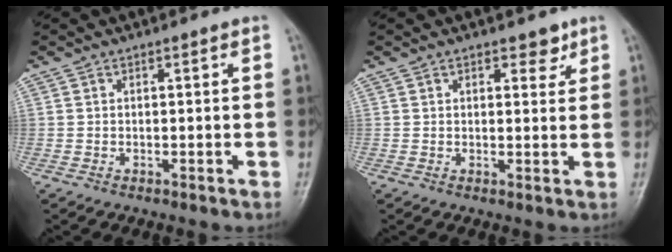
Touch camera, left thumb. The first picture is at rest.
{"total": 2.7, "force": [1.8, 1.5, 1.4], "torque": [0.000, -0.009, 0.023]}